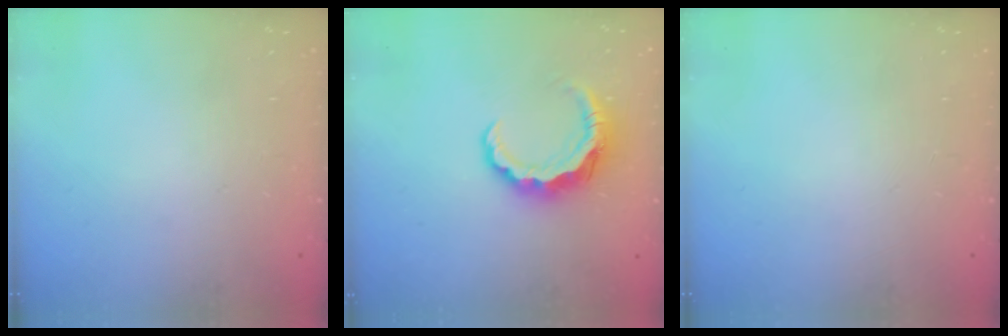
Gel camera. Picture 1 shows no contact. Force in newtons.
{"total": 8.0, "press": 8.0, "slide": 0.7}
{"total": 0.0}